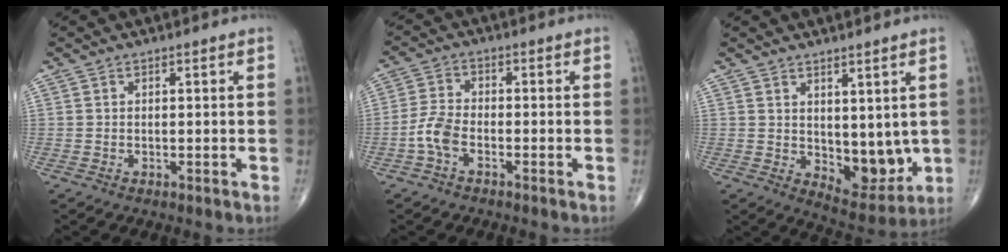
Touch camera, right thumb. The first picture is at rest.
{"total": 4.7, "force": [-2.1, 2.3, 3.5], "torque": [-0.079, 0.017, -0.047]}
{"total": 8.7, "force": [1.2, 4.9, 7.1], "torque": [-0.064, -0.029, 0.037]}